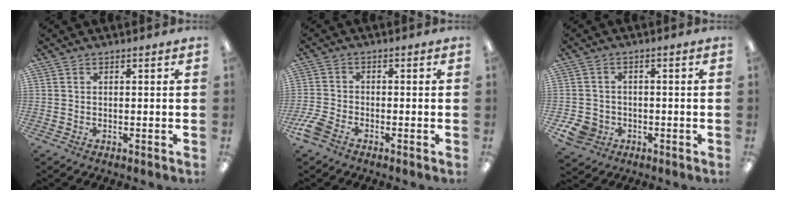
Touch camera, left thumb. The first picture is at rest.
{"total": 4.7, "force": [-3.3, 2.3, 2.4], "torque": [-0.057, 0.005, -0.064]}
{"total": 5.7, "force": [-2.8, 4.7, 1.6], "torque": [-0.037, 0.011, -0.053]}